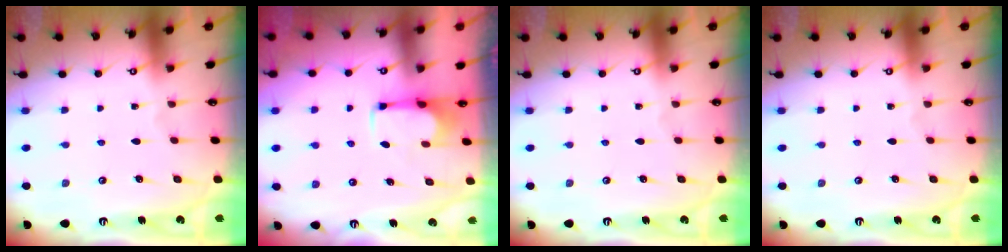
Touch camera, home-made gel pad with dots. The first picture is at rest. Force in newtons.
{"total": 2.6, "press": 2.4, "slide": 0.9}
{"total": 0.0}
{"total": 0.0}